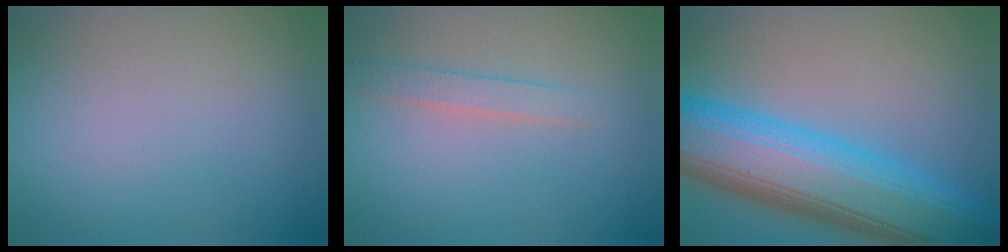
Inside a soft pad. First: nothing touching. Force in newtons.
{"total": 1.5, "press": 1.5, "slide": 0.0}
{"total": 12.4, "press": 12.4, "slide": 0.2}